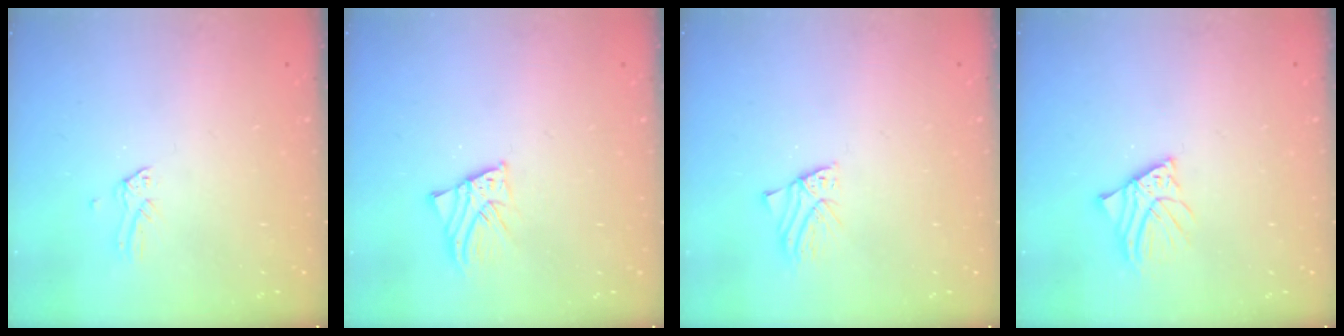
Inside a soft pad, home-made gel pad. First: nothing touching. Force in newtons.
{"total": 2.1, "press": 2.1, "slide": 0.1}
{"total": 1.8, "press": 1.8, "slide": 0.1}
{"total": 4.7, "press": 4.6, "slide": 0.6}